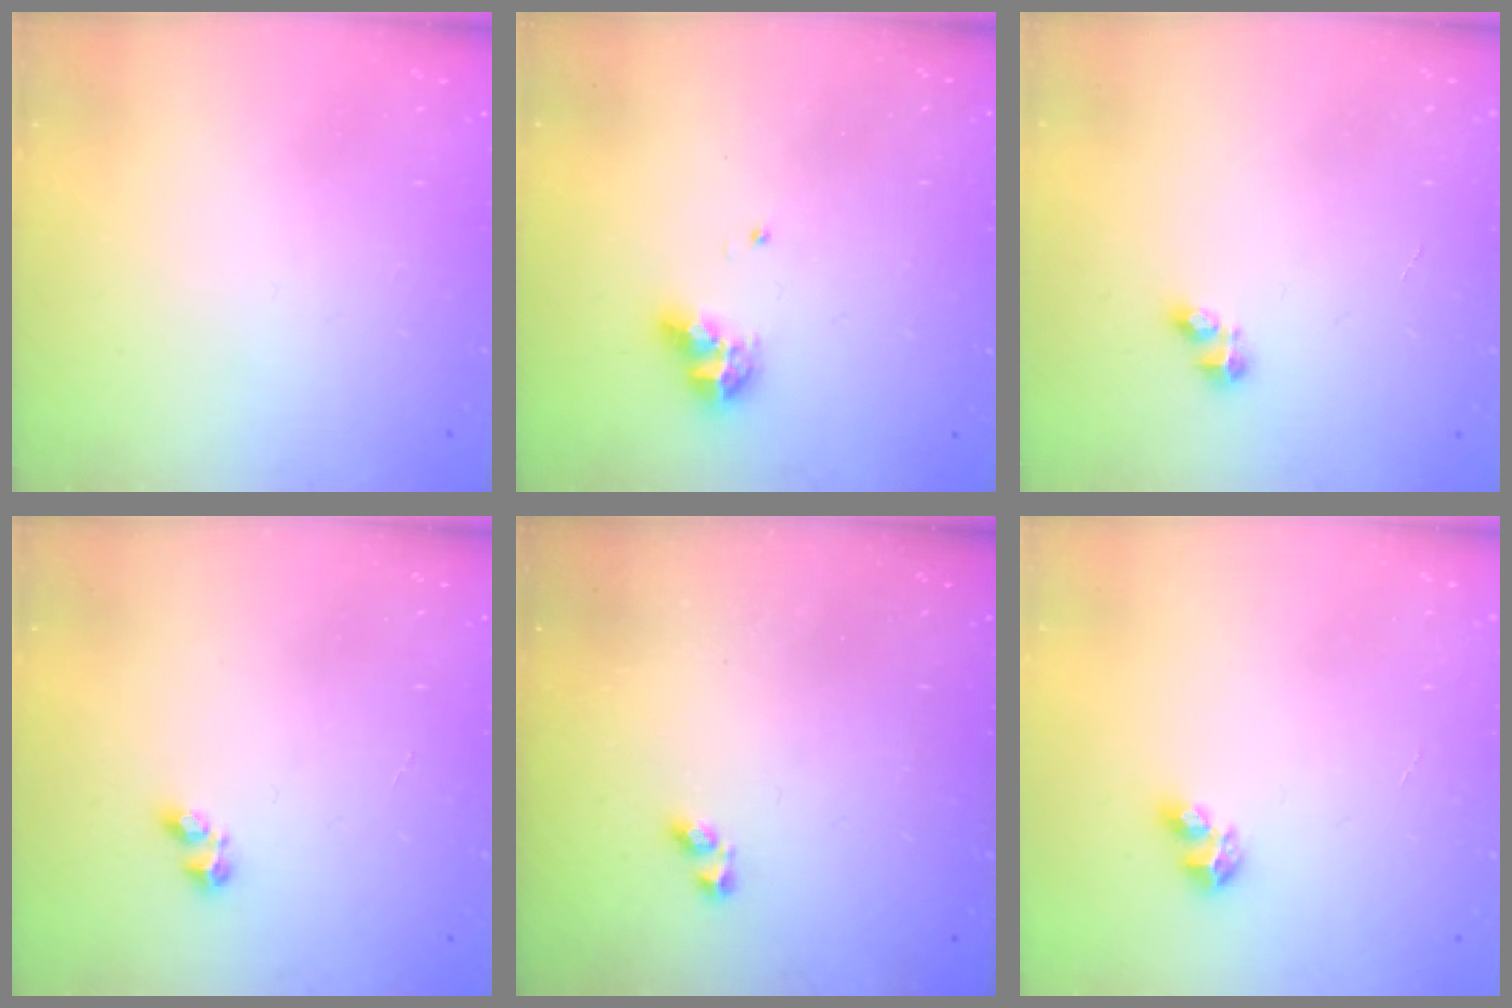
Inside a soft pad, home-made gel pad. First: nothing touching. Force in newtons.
{"total": 8.5, "press": 8.4, "slide": 0.9}
{"total": 2.4, "press": 2.4, "slide": 0.3}
{"total": 2.4, "press": 2.3, "slide": 0.8}
{"total": 2.9, "press": 2.9, "slide": 0.6}
{"total": 4.7, "press": 4.6, "slide": 0.9}